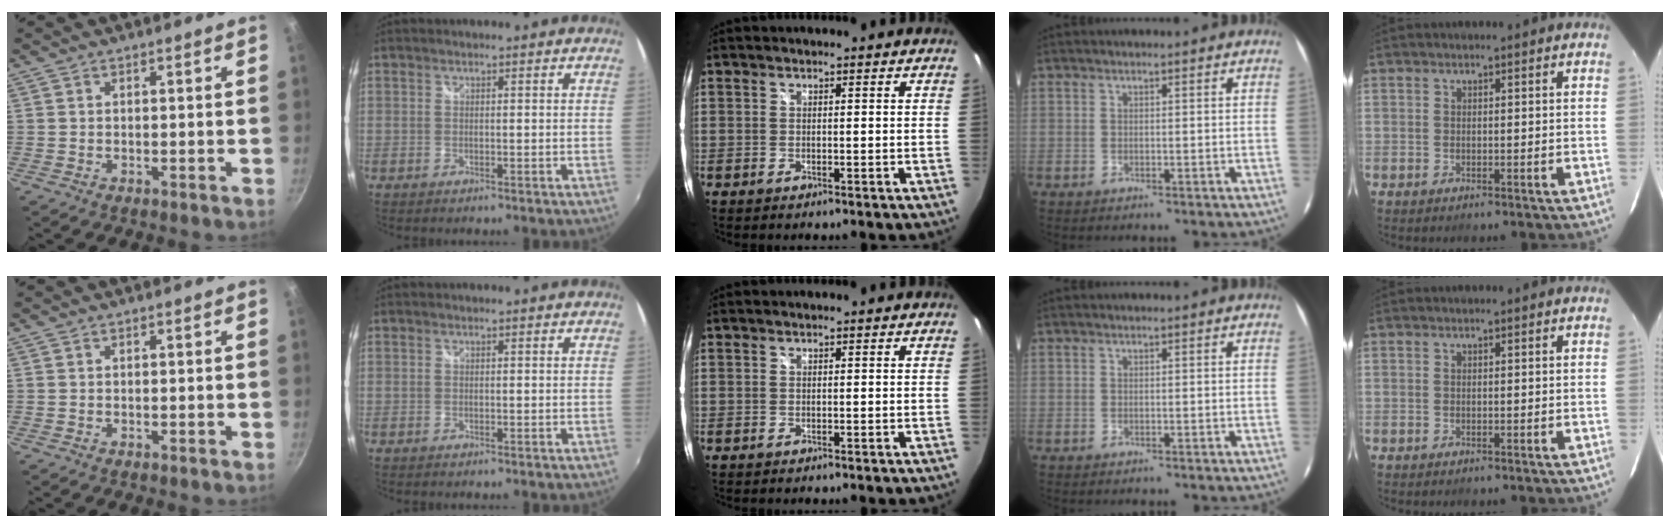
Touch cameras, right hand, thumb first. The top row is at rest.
{}